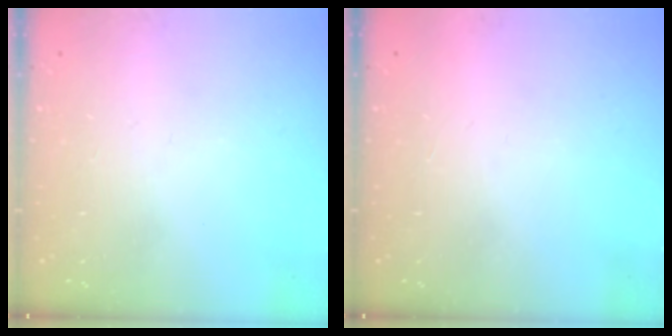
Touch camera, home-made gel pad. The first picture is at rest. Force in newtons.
{"total": 1.5, "press": 1.5, "slide": 0.1}